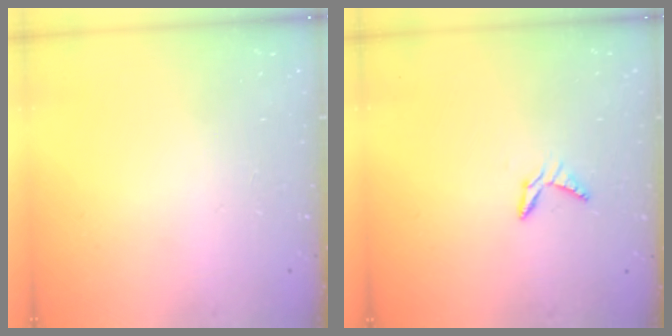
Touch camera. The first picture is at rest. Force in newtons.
{"total": 3.8, "press": 3.8, "slide": 0.3}